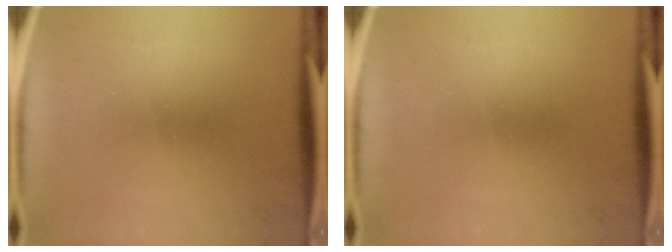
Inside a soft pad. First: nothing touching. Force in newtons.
{"total": 0.0}